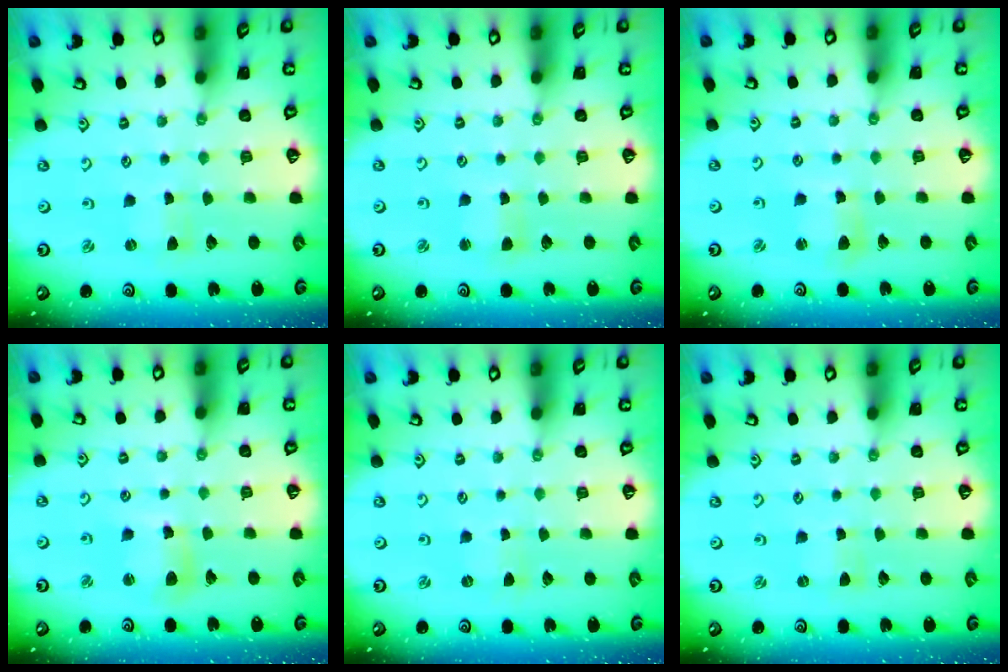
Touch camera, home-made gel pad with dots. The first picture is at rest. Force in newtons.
{"total": 2.2, "press": 2.2, "slide": 0.3}
{"total": 4.7, "press": 4.6, "slide": 0.7}
{"total": 8.1, "press": 8.0, "slide": 1.4}
{"total": 0.0}
{"total": 0.0}